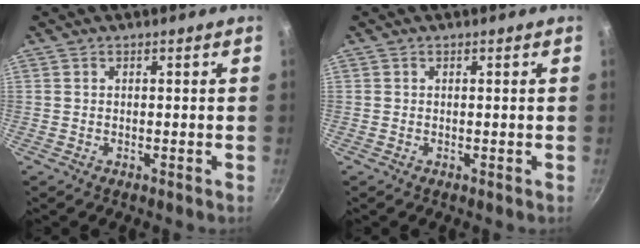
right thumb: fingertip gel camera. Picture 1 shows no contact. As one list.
[{"total": 0.0}]